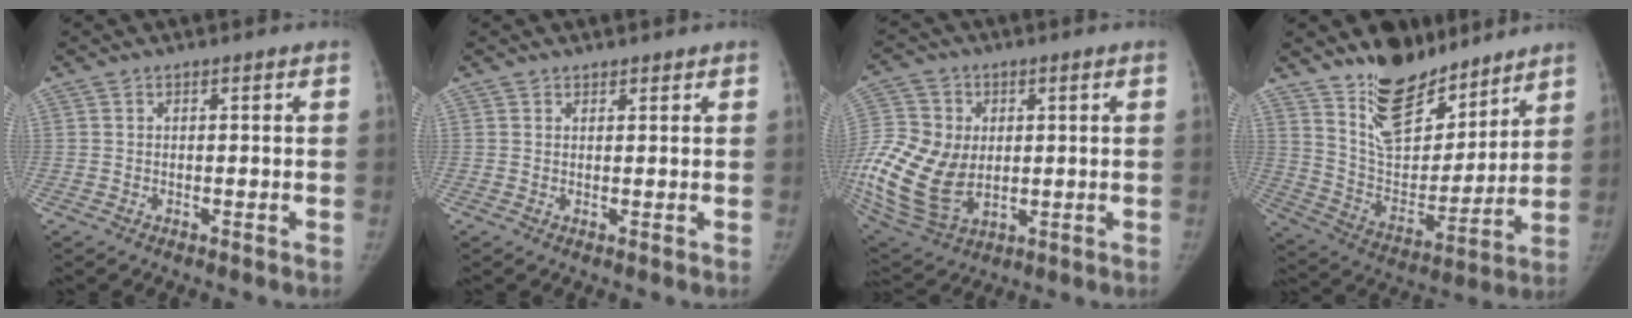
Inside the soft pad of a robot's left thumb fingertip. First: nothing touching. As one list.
[{"total": 0.9, "force": [0.8, 0.5, -0.1], "torque": [0.016, -0.006, 0.007]}, {"total": 18.6, "force": [-0.4, 14.0, 12.2], "torque": [-0.259, -0.011, 0.009]}, {"total": 18.3, "force": [13.6, 8.7, 8.5], "torque": [-0.080, -0.100, 0.238]}]